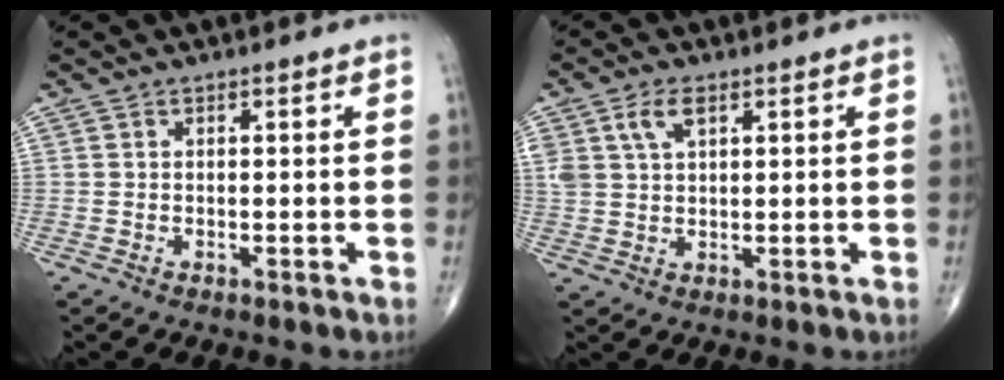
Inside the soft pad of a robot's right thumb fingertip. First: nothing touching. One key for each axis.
{"total": 4.1, "fx": 2.0, "fy": 2.1, "fz": 3.0, "tx": -0.062, "ty": 0.003, "tz": 0.044}